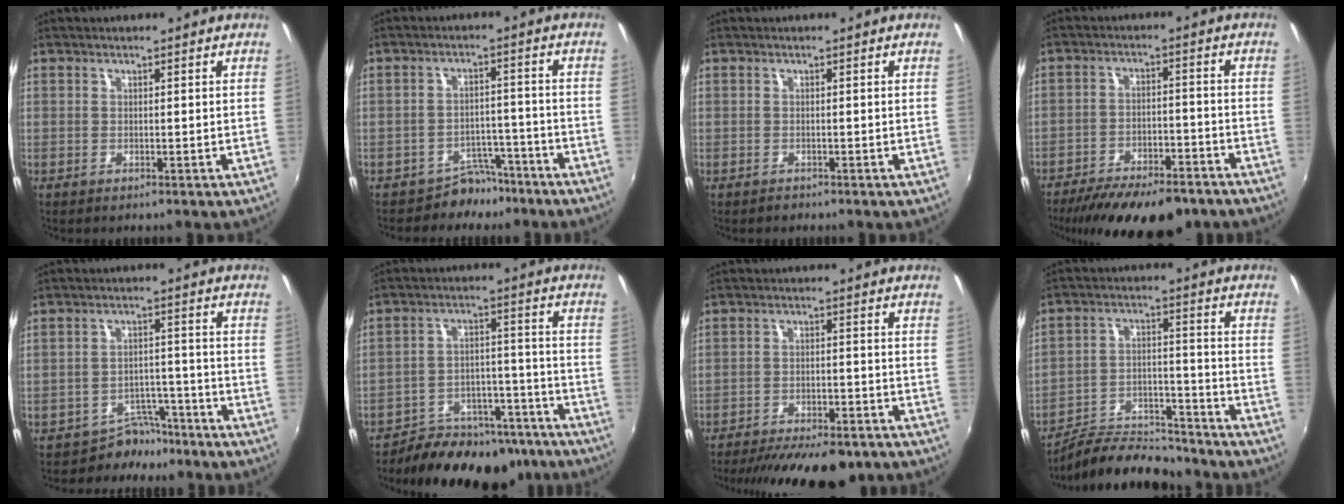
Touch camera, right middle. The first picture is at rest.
{"total": 5.8, "force": [-4.7, 3.3, 0.3], "torque": [-0.004, 0.023, -0.071]}
{"total": 0.7, "force": [-0.6, 0.3, -0.1], "torque": [0.000, 0.000, -0.011]}
{"total": 18.5, "force": [-14.5, 6.0, 9.8], "torque": [-0.187, -0.031, -0.211]}
{"total": 6.0, "force": [-5.1, 3.1, 0.1], "torque": [-0.002, 0.021, -0.078]}
{"total": 18.5, "force": [-15.7, 7.8, 6.2], "torque": [-0.111, 0.030, -0.205]}
{"total": 17.3, "force": [-13.6, 5.5, 9.2], "torque": [-0.182, -0.038, -0.191]}
{"total": 13.7, "force": [-12.5, 3.8, 3.9], "torque": [-0.087, 0.015, -0.201]}